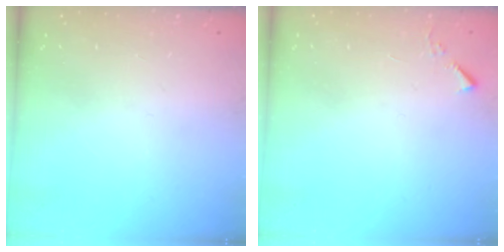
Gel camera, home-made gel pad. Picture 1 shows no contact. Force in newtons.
{"total": 4.0, "press": 3.9, "slide": 0.5}